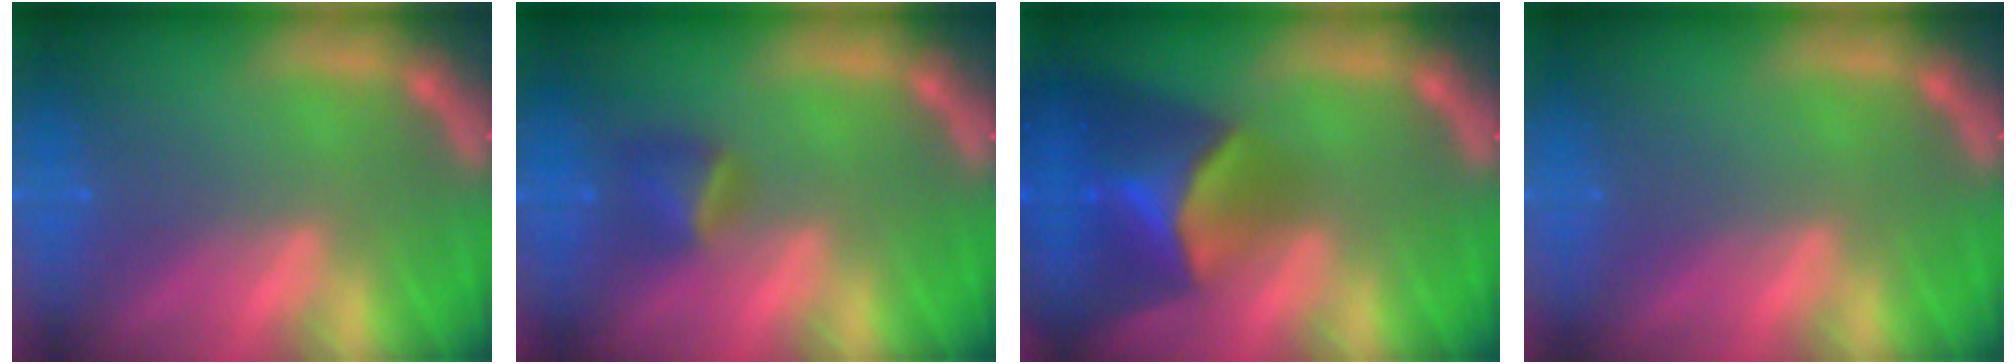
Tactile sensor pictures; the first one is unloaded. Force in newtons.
{"total": 2.4}
{"total": 8.9}
{"total": 0.0}